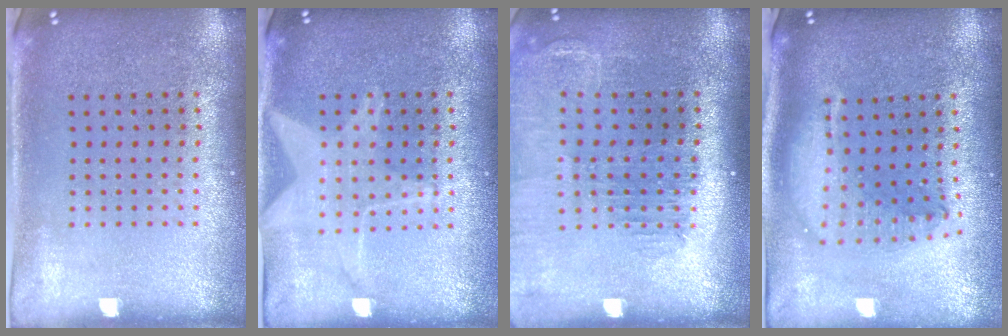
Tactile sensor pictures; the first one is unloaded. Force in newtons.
{"total": 1.3, "press": 1.3, "slide": 0.1}
{"total": 1.4, "press": 1.4, "slide": 0.1}
{"total": 2.1, "press": 1.6, "slide": 1.3}